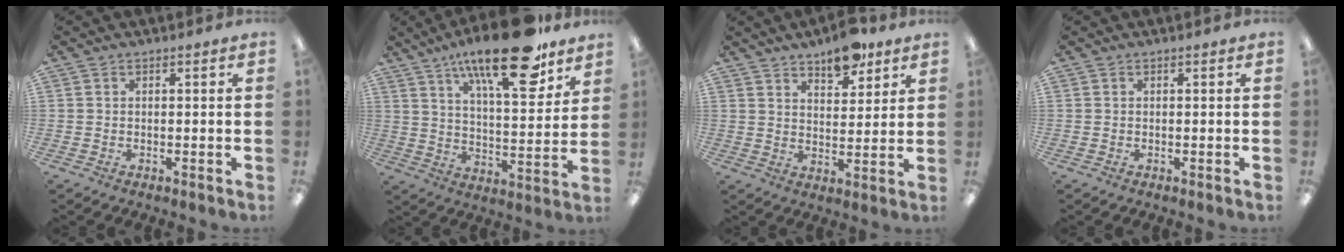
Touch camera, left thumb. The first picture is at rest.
{"total": 22.1, "force": [14.4, 7.1, 15.1], "torque": [-0.236, -0.078, 0.232]}
{"total": 8.7, "force": [6.9, 3.7, 3.8], "torque": [-0.035, -0.043, 0.117]}
{"total": 0.0}